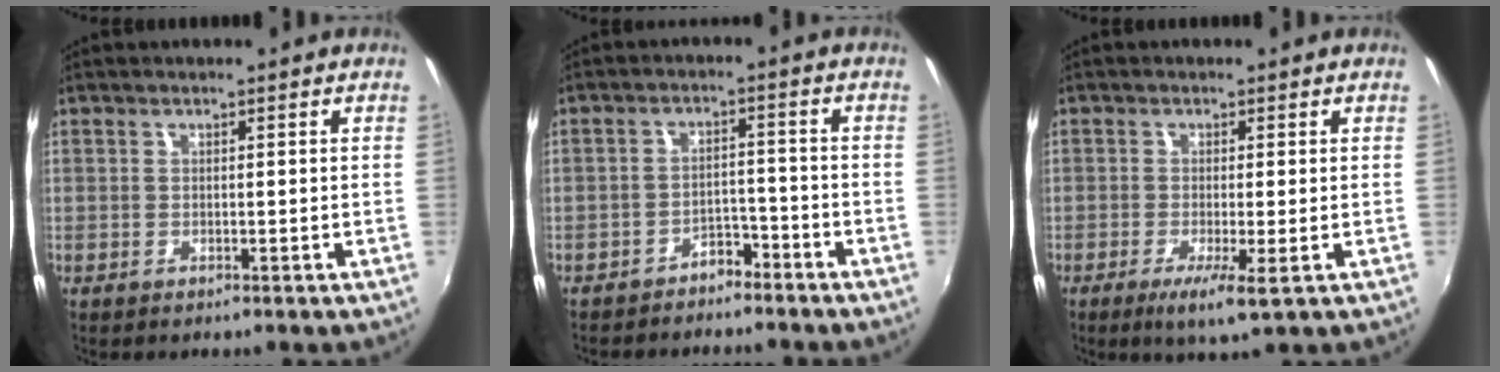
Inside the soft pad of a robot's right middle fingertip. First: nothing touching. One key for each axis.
{"total": 5.8, "fx": -4.9, "fy": 2.6, "fz": 1.6, "tx": -0.042, "ty": 0.014, "tz": -0.067}
{"total": 4.4, "fx": -1.8, "fy": 0.1, "fz": 4.1, "tx": -0.085, "ty": -0.015, "tz": -0.033}